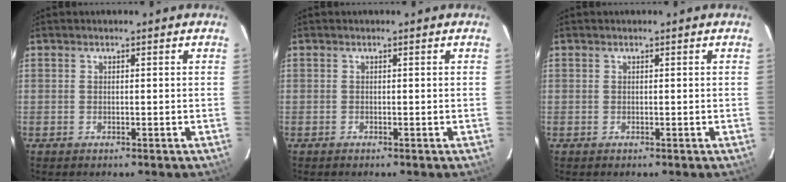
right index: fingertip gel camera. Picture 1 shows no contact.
{"total": 0.0}
{"total": 0.0}